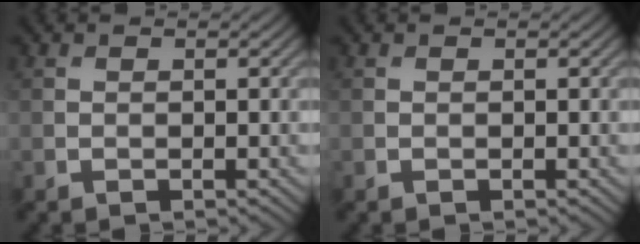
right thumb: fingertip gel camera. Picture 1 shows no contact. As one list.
[{"total": 0.0}]